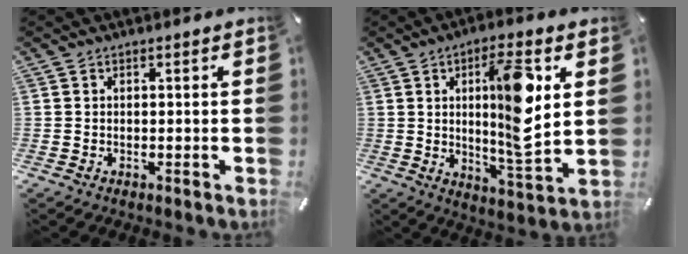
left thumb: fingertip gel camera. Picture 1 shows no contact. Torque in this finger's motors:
{"motor_torque": [0.93, 0.88, 1.16, 0.47, 0.24]}